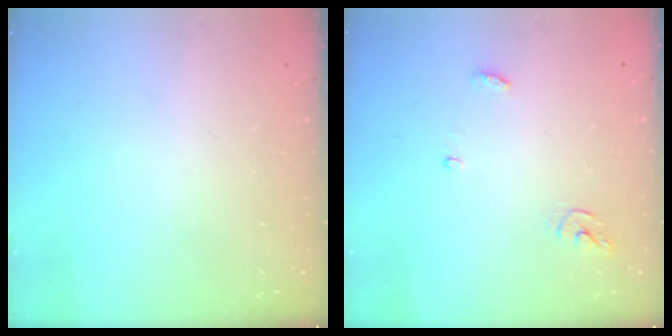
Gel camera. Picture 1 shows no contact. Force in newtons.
{"total": 3.4, "press": 3.4, "slide": 0.2}